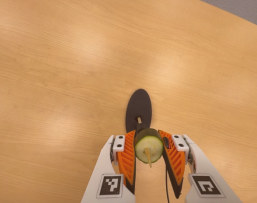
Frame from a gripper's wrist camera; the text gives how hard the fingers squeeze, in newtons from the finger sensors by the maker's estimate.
{"total": 10.8, "left": 9.8, "right": 11.8}